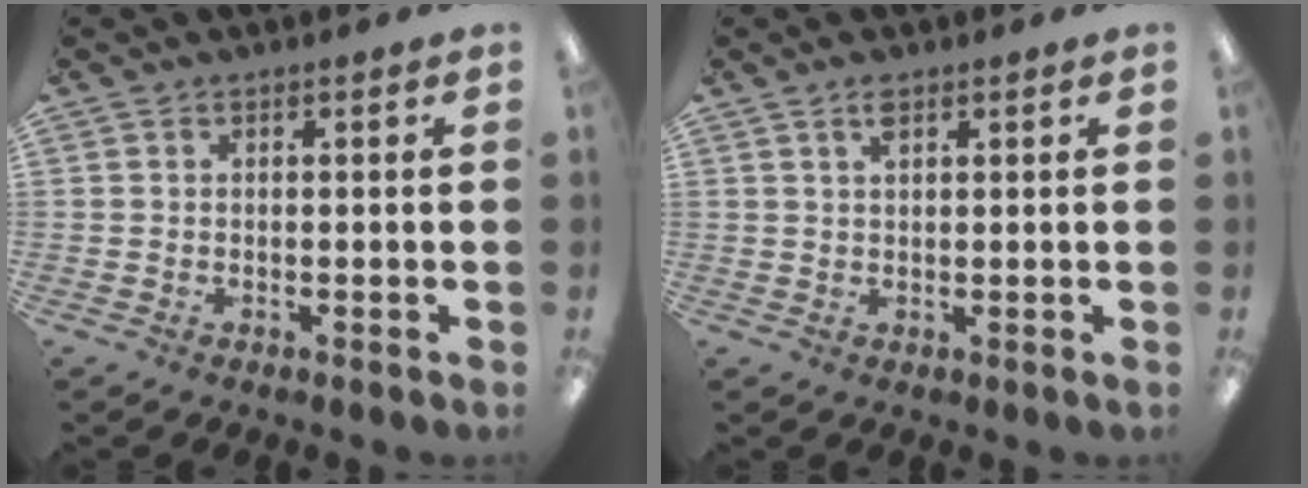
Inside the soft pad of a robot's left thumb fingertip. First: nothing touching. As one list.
[{"total": 2.5, "force": [1.7, 0.9, 1.6], "torque": [-0.028, 0.000, 0.028]}]